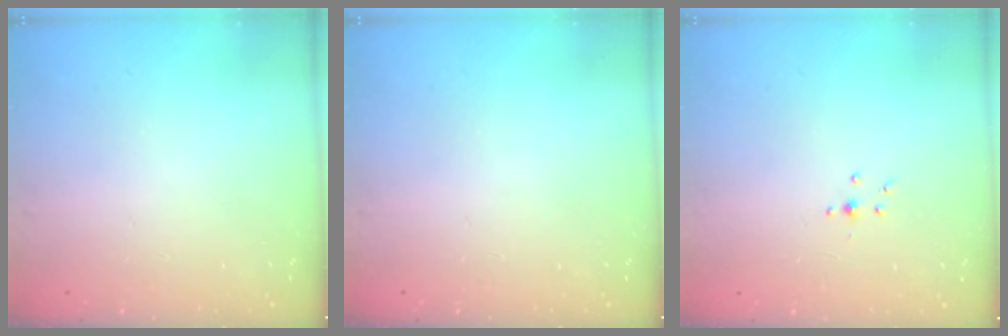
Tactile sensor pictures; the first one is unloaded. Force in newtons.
{"total": 0.0}
{"total": 2.5, "press": 2.3, "slide": 1.0}